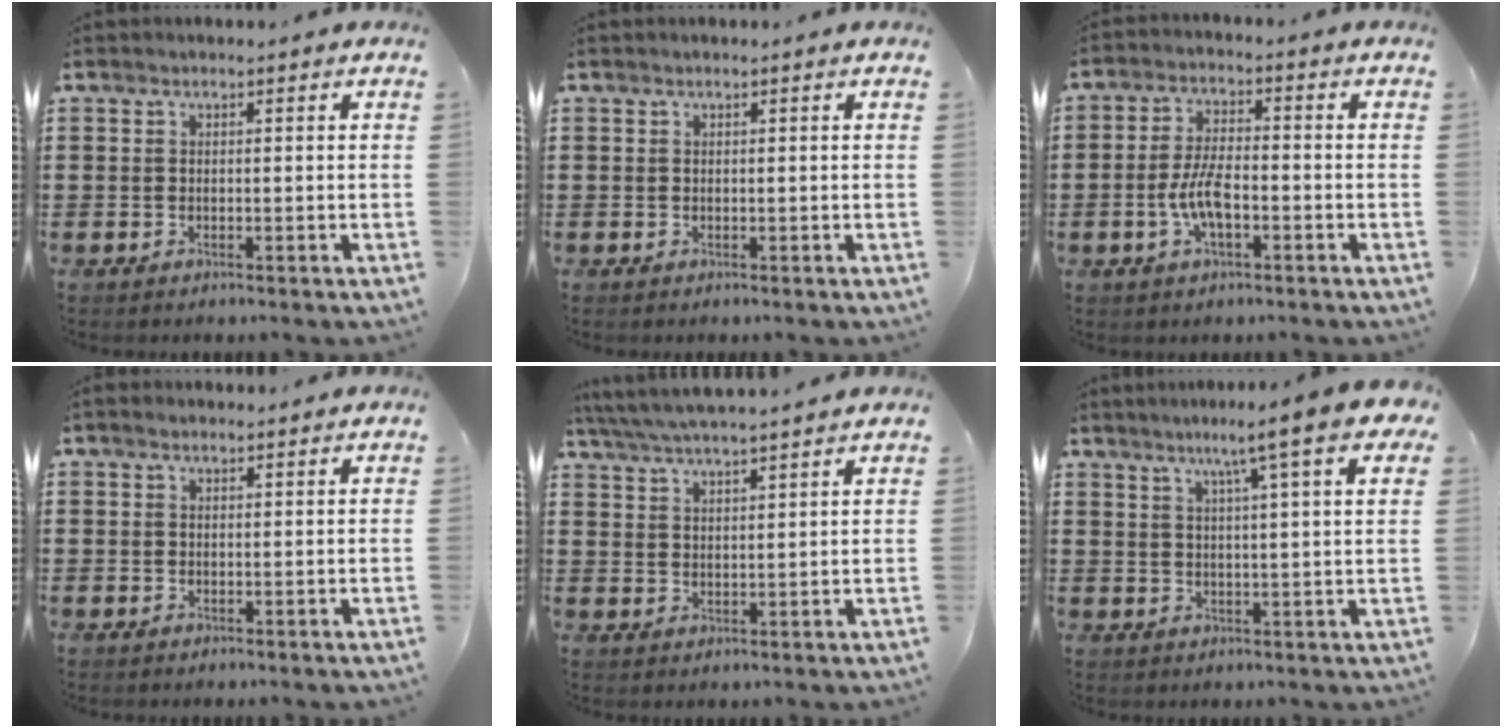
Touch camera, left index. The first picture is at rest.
{"total": 0.0}
{"total": 6.5, "force": [-2.1, 2.5, 5.6], "torque": [-0.131, -0.002, -0.047]}
{"total": 0.7, "force": [0.5, 0.4, 0.2], "torque": [-0.005, 0.004, 0.010]}
{"total": 4.4, "force": [4.2, -0.4, 1.3], "torque": [-0.039, -0.019, 0.074]}
{"total": 8.9, "force": [5.6, 0.1, 6.9], "torque": [-0.131, -0.010, 0.089]}